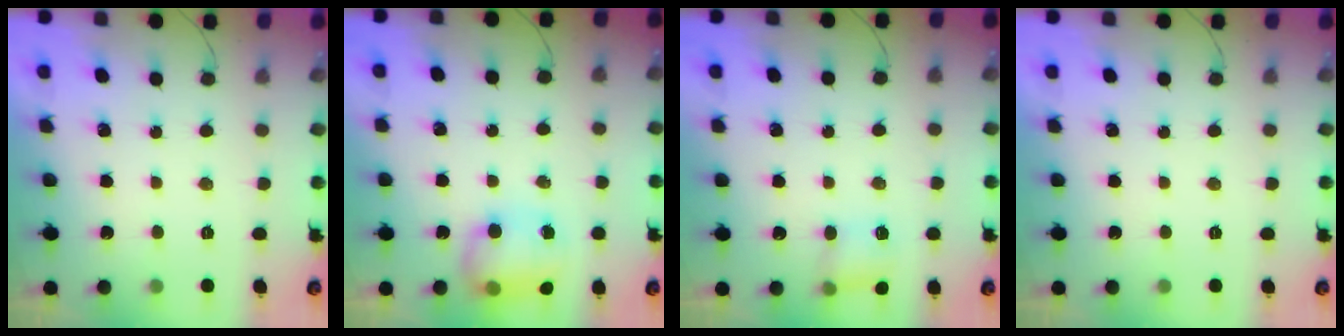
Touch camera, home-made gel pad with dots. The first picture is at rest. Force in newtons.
{"total": 11.9, "press": 9.6, "slide": 7.0}
{"total": 4.3, "press": 4.2, "slide": 0.6}
{"total": 0.0}